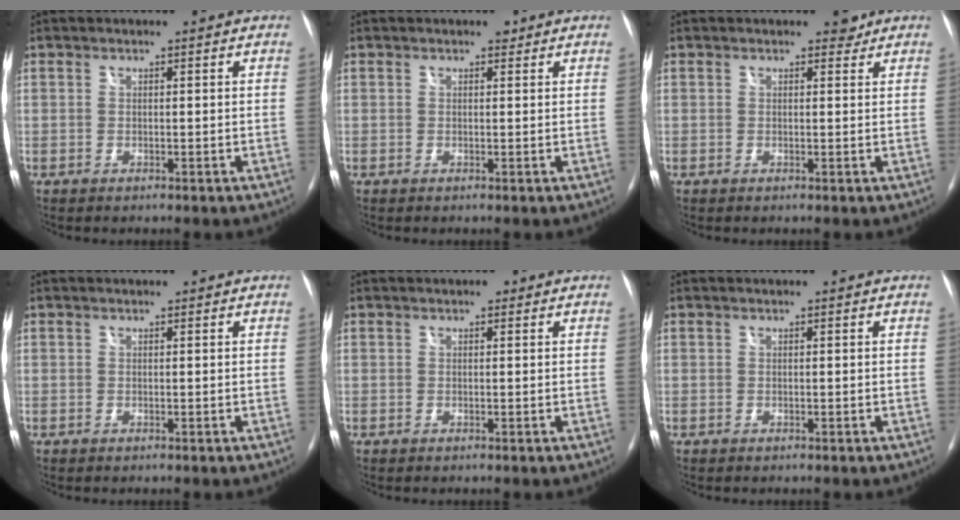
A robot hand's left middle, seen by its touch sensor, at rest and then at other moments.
{"total": 0.9, "force": [0.6, 0.5, 0.4], "torque": [-0.009, 0.003, 0.007]}
{"total": 1.3, "force": [1.0, 0.8, 0.3], "torque": [-0.004, 0.004, 0.010]}
{"total": 0.0}
{"total": 0.8, "force": [0.5, 0.4, 0.5], "torque": [-0.012, 0.006, 0.006]}
{"total": 0.0}